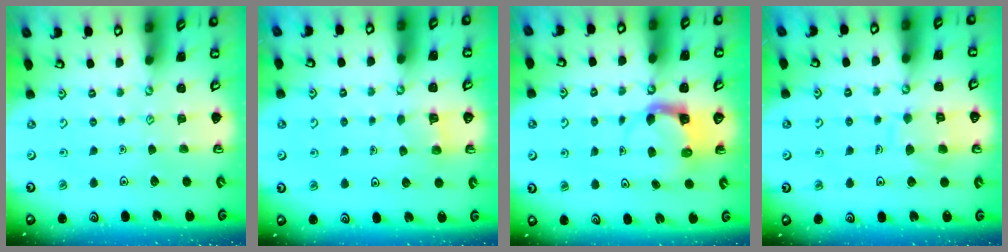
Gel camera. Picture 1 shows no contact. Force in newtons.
{"total": 3.4, "press": 3.4, "slide": 0.2}
{"total": 4.0, "press": 3.9, "slide": 0.4}
{"total": 8.5, "press": 8.5, "slide": 0.8}